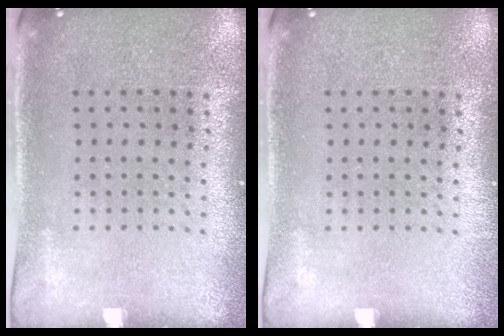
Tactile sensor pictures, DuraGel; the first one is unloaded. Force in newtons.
{"total": 0.0}